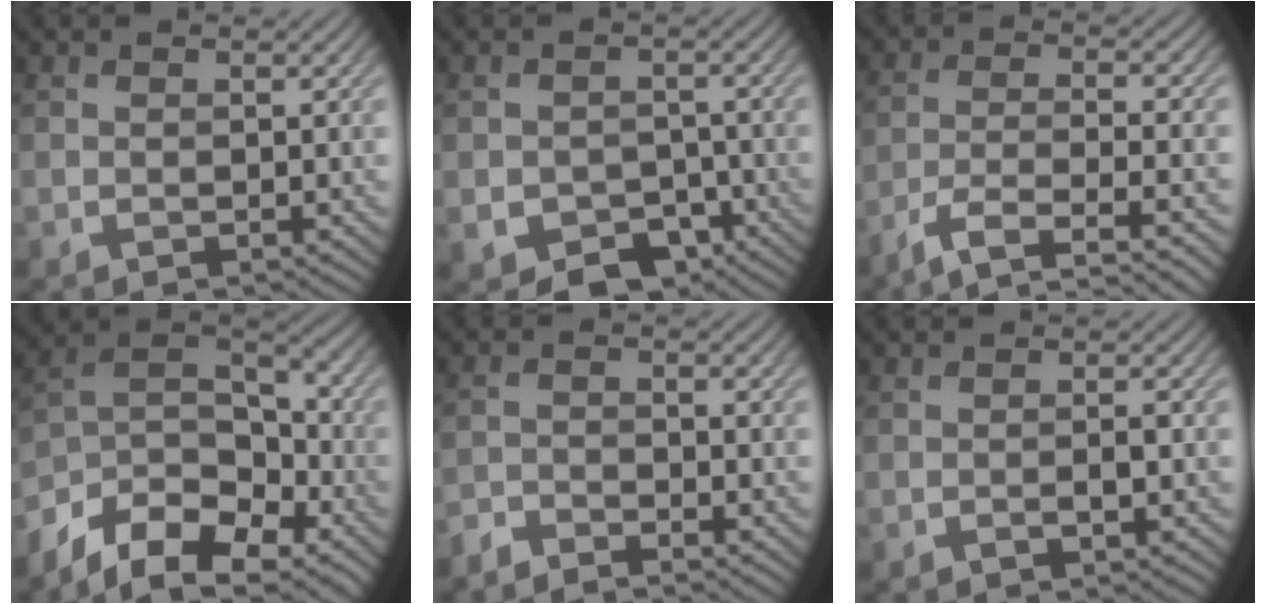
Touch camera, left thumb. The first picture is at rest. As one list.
[{"total": 6.5, "force": [-3.6, 4.7, 2.7], "torque": [-0.044, -0.018, -0.049]}, {"total": 7.7, "force": [-5.3, 1.9, 5.2], "torque": [-0.095, -0.003, -0.095]}, {"total": 12.6, "force": [-8.3, 6.5, 6.9], "torque": [-0.163, -0.019, -0.145]}, {"total": 3.1, "force": [-3.0, 0.3, 0.7], "torque": [-0.016, -0.005, -0.065]}, {"total": 1.3, "force": [-0.5, 0.3, 1.2], "torque": [-0.019, 0.001, -0.009]}]